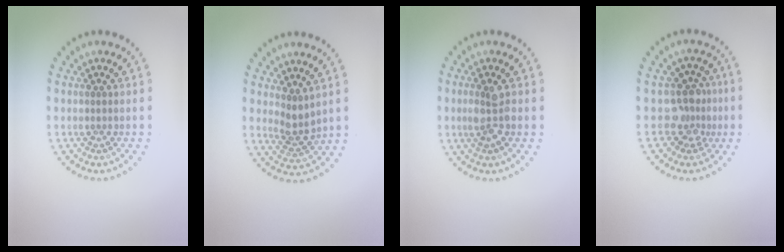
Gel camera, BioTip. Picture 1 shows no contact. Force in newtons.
{"total": 2.2, "press": 1.8, "slide": 1.3}
{"total": 2.6, "press": 2.4, "slide": 1.0}
{"total": 3.0, "press": 2.5, "slide": 1.7}